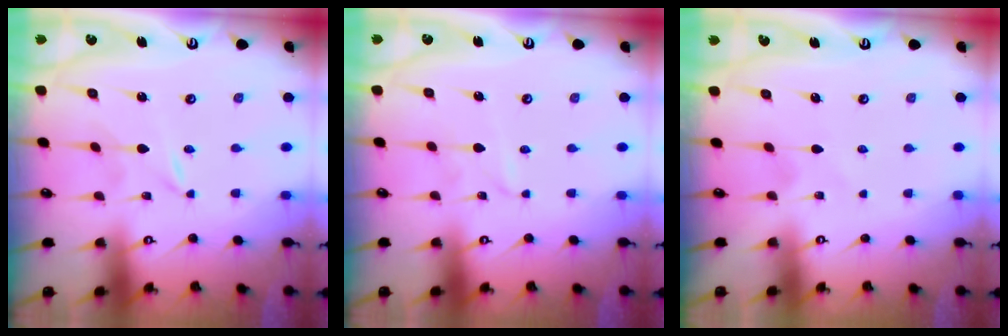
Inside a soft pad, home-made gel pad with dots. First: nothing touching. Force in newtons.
{"total": 1.6, "press": 1.5, "slide": 0.1}
{"total": 1.4, "press": 1.4, "slide": 0.2}